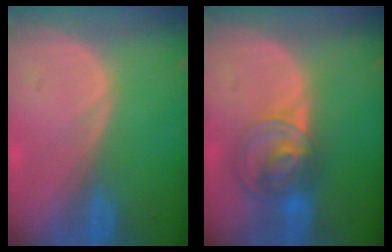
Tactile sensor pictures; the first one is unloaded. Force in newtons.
{"total": 7.2, "press": 6.3, "slide": 3.5}